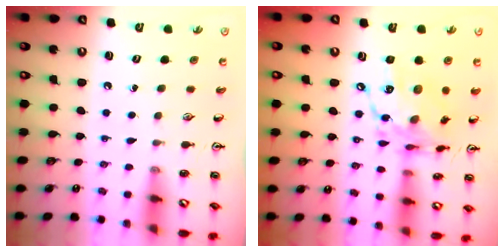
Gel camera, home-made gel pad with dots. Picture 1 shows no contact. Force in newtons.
{"total": 14.8, "press": 14.7, "slide": 1.2}